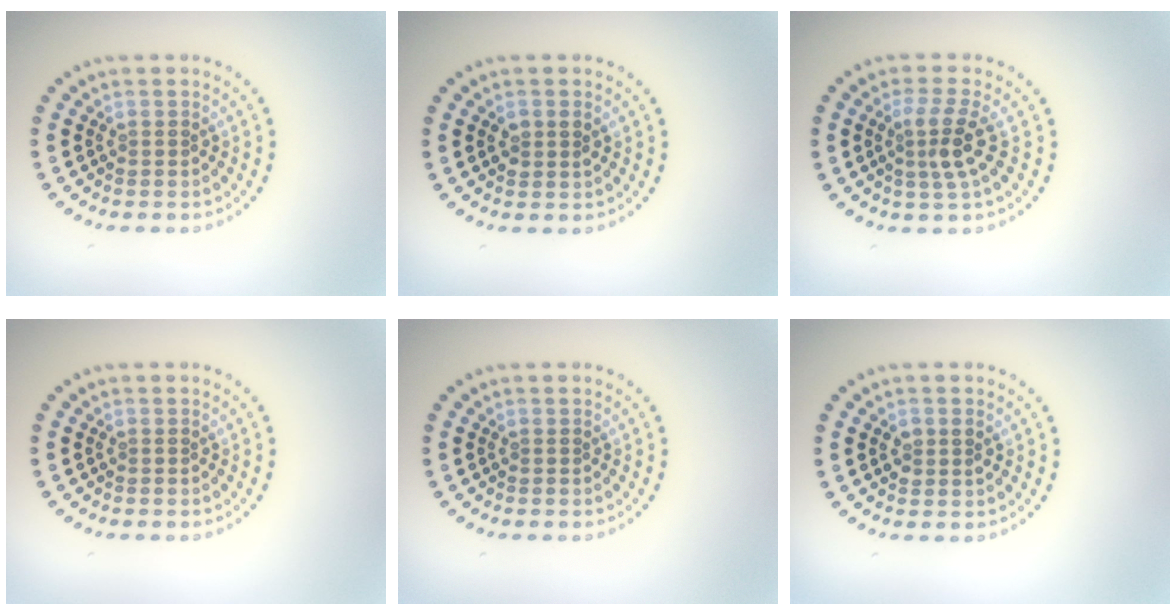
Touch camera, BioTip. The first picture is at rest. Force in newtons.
{"total": 1.4, "press": 1.4, "slide": 0.2}
{"total": 3.0, "press": 2.5, "slide": 1.6}
{"total": 0.0}
{"total": 0.0}
{"total": 1.4, "press": 1.3, "slide": 0.3}